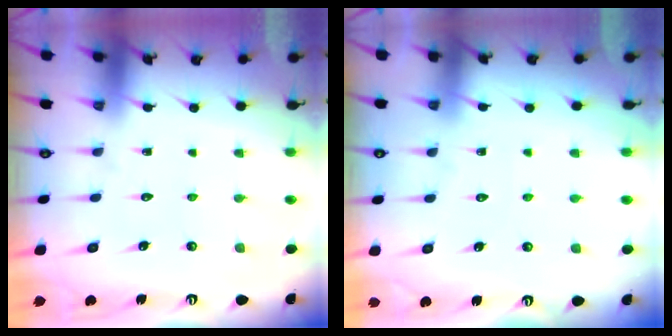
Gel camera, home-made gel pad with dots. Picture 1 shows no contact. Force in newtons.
{"total": 2.7, "press": 2.6, "slide": 0.4}